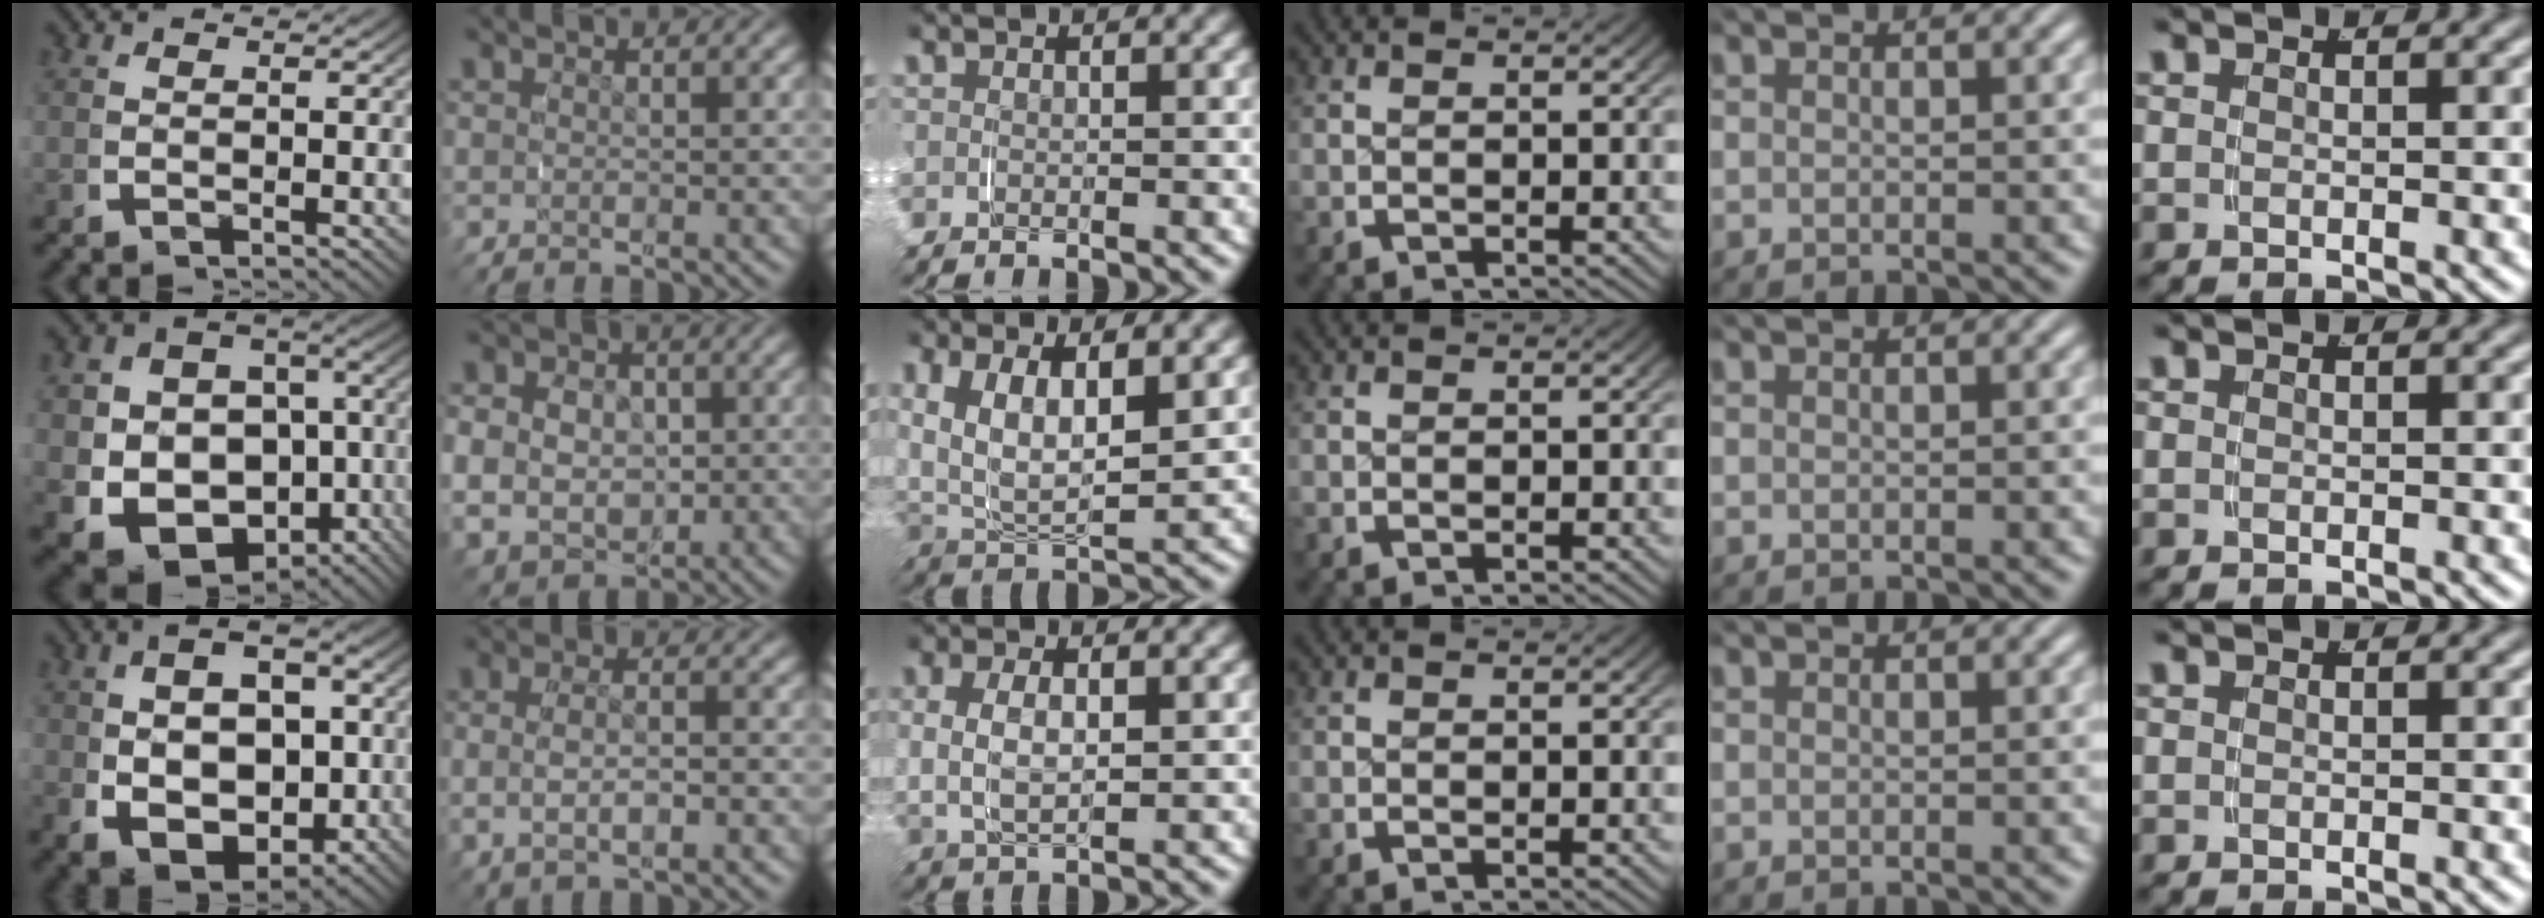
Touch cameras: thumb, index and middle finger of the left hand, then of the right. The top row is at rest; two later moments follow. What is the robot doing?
{"motion": "grasp_and_lifting", "object": "scarf"}